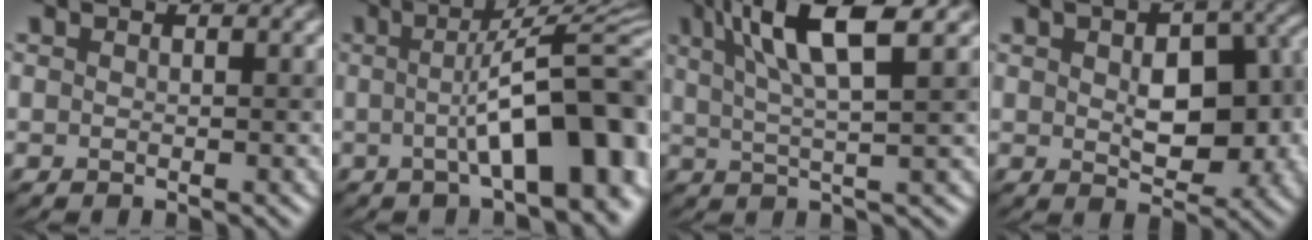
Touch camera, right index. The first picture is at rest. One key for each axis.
{"total": 12.6, "fx": -0.8, "fy": 3.6, "fz": 12.0, "tx": -0.129, "ty": 0.019, "tz": -0.011}
{"total": 7.8, "fx": 3.2, "fy": 1.8, "fz": 6.8, "tx": -0.111, "ty": 0.016, "tz": 0.059}
{"total": 8.4, "fx": -0.1, "fy": 4.8, "fz": 6.9, "tx": -0.097, "ty": -0.001, "tz": 0.006}